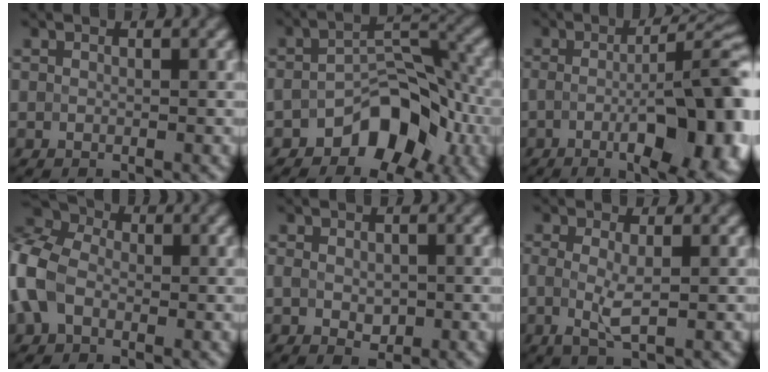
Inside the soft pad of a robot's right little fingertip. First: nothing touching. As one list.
[{"total": 6.4, "force": [-3.3, 3.7, 4.0], "torque": [-0.044, 0.009, -0.059]}, {"total": 12.3, "force": [-2.3, 3.6, 11.6], "torque": [-0.136, 0.001, -0.024]}, {"total": 7.1, "force": [-0.9, 5.1, 4.8], "torque": [-0.133, 0.013, -0.035]}, {"total": 2.0, "force": [-0.4, 1.3, 1.5], "torque": [-0.031, -0.007, 0.000]}, {"total": 2.1, "force": [-0.1, 0.4, 2.1], "torque": [-0.048, -0.006, 0.000]}]